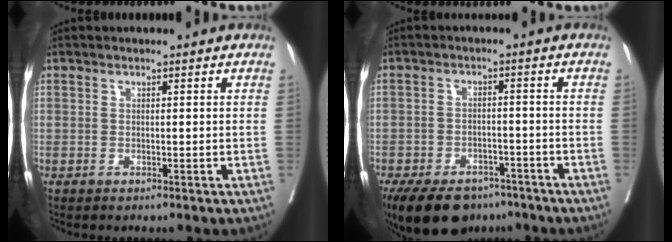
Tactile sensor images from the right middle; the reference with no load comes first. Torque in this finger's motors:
{"motor_torque": [0.95, -0.85, 0.18, 0.04]}